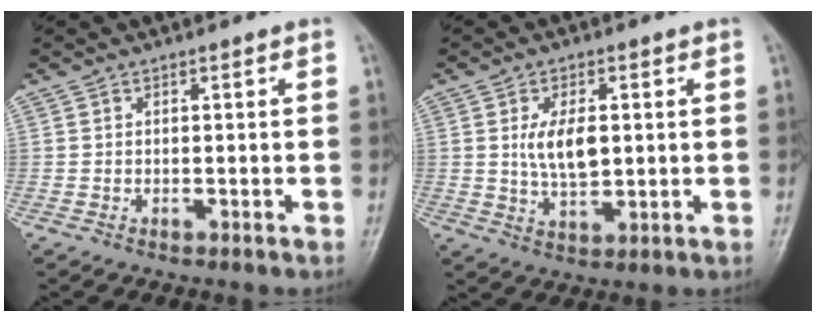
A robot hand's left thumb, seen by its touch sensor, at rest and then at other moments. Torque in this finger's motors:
{"motor_torque": [0.47, 0.50, 0.97, -0.24, 0.07]}